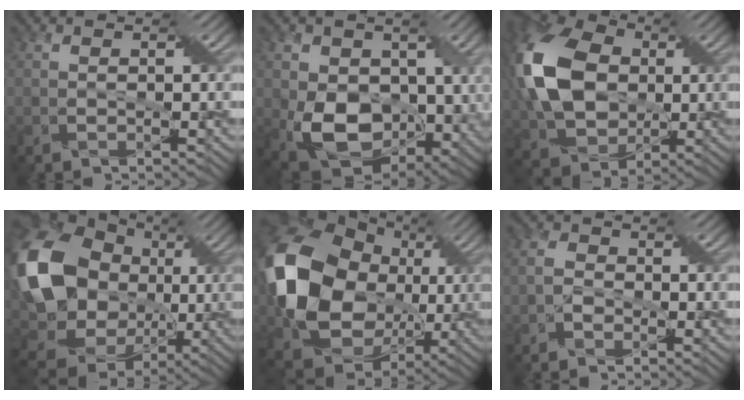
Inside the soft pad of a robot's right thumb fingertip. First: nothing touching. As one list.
[{"total": 12.8, "force": [-1.6, 9.0, 8.9], "torque": [-0.168, -0.033, -0.022]}, {"total": 15.8, "force": [1.3, 11.5, 10.8], "torque": [-0.281, 0.013, 0.010]}, {"total": 20.1, "force": [1.8, 16.0, 12.2], "torque": [-0.297, -0.015, 0.061]}, {"total": 17.5, "force": [1.3, 14.0, 10.4], "torque": [-0.253, -0.021, 0.032]}, {"total": 2.2, "force": [-1.5, 1.5, 0.8], "torque": [-0.022, 0.001, -0.040]}]